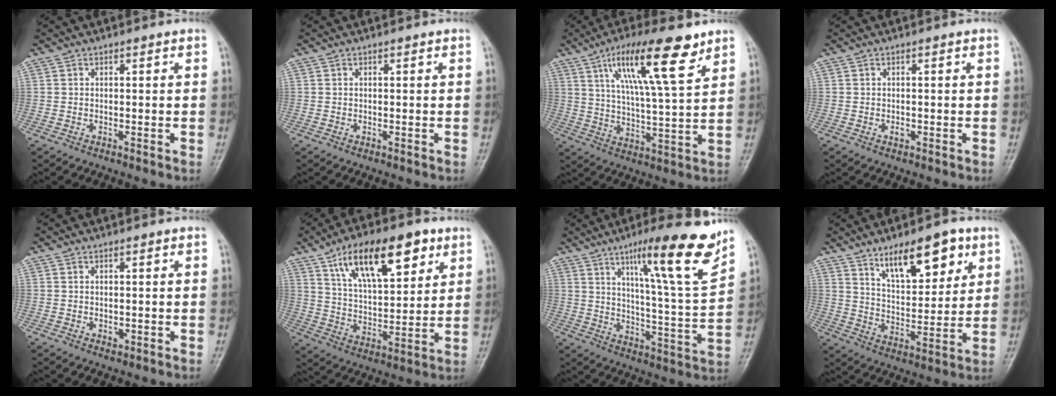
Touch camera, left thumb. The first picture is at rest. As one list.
[{"total": 0.0}, {"total": 15.8, "force": [8.7, 3.3, 12.8], "torque": [-0.208, -0.031, 0.152]}, {"total": 0.8, "force": [-0.2, 0.6, 0.6], "torque": [-0.006, 0.000, -0.003]}, {"total": 0.9, "force": [-0.1, 0.6, 0.7], "torque": [-0.005, -0.001, 0.001]}, {"total": 18.0, "force": [9.4, 7.7, 13.3], "torque": [-0.180, -0.030, 0.163]}, {"total": 18.3, "force": [11.4, 1.7, 14.2], "torque": [-0.191, -0.063, 0.173]}, {"total": 13.4, "force": [7.8, 5.5, 9.4], "torque": [-0.116, -0.041, 0.134]}]